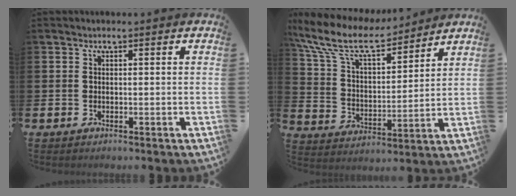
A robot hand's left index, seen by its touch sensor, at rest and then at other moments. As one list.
[{"total": 10.9, "force": [9.4, 3.2, 4.5], "torque": [-0.135, -0.049, 0.168]}]